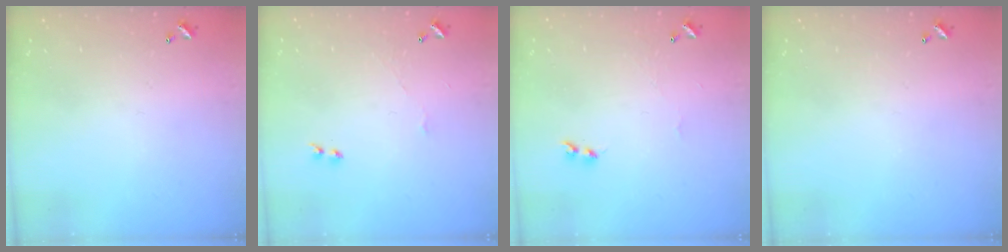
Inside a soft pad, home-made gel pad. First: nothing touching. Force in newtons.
{"total": 3.4, "press": 3.4, "slide": 0.4}
{"total": 2.7, "press": 2.7, "slide": 0.7}
{"total": 0.0}